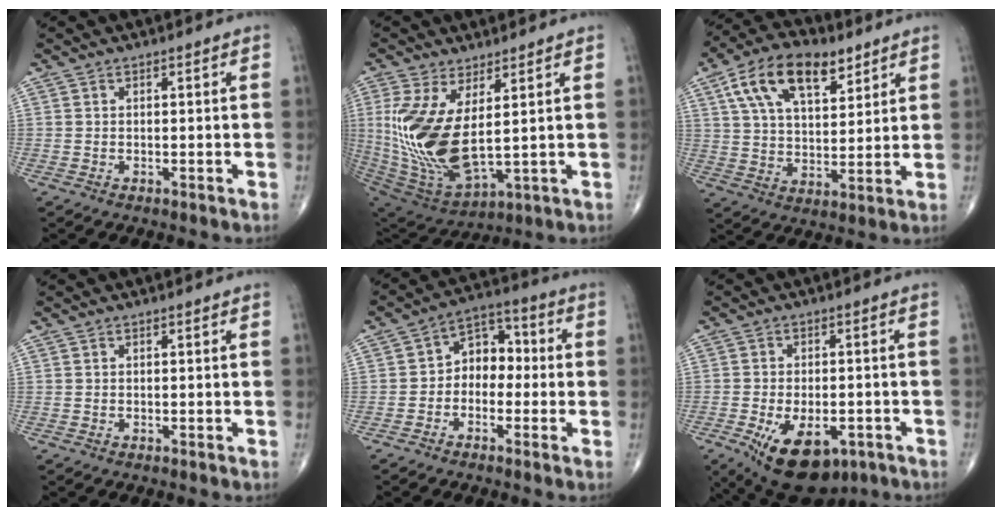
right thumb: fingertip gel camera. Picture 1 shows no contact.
{"total": 17.4, "force": [2.7, 7.6, 15.5], "torque": [-0.334, -0.034, 0.075]}
{"total": 16.3, "force": [8.2, 8.4, 11.3], "torque": [-0.172, -0.015, 0.144]}
{"total": 0.0}
{"total": 7.8, "force": [-0.8, 5.9, 5.1], "torque": [-0.041, 0.038, -0.033]}
{"total": 14.0, "force": [-6.3, 7.6, 9.9], "torque": [-0.161, 0.004, -0.081]}